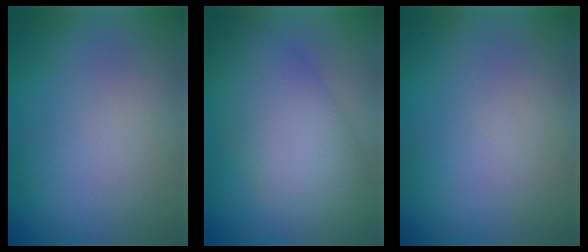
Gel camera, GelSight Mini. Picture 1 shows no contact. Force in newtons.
{"total": 9.5, "press": 9.5, "slide": 0.4}
{"total": 0.0}